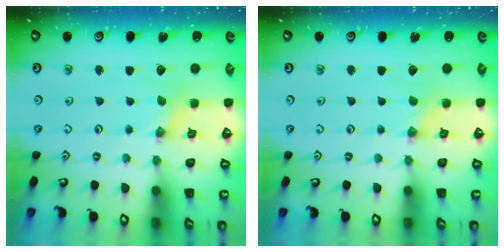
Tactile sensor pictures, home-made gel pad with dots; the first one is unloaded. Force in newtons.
{"total": 0.7, "press": 0.7, "slide": 0.2}